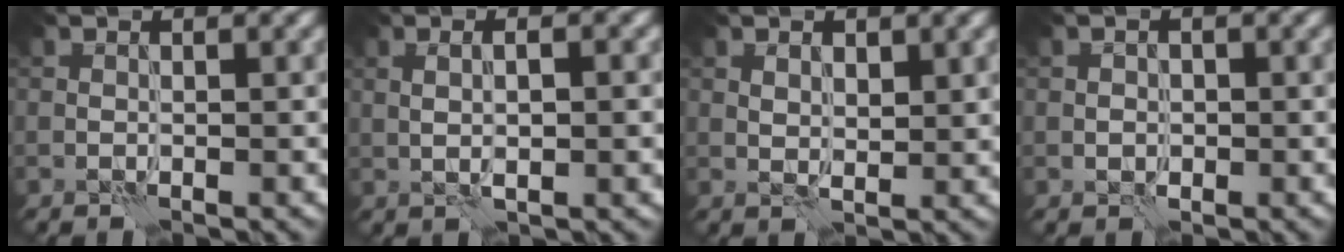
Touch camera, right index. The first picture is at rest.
{"total": 3.2, "force": [0.4, 0.9, 3.1], "torque": [-0.041, 0.003, 0.006]}
{"total": 1.9, "force": [1.0, 1.0, 1.3], "torque": [-0.022, -0.004, 0.020]}
{"total": 1.1, "force": [-0.2, 1.0, 0.5], "torque": [-0.006, -0.002, -0.004]}